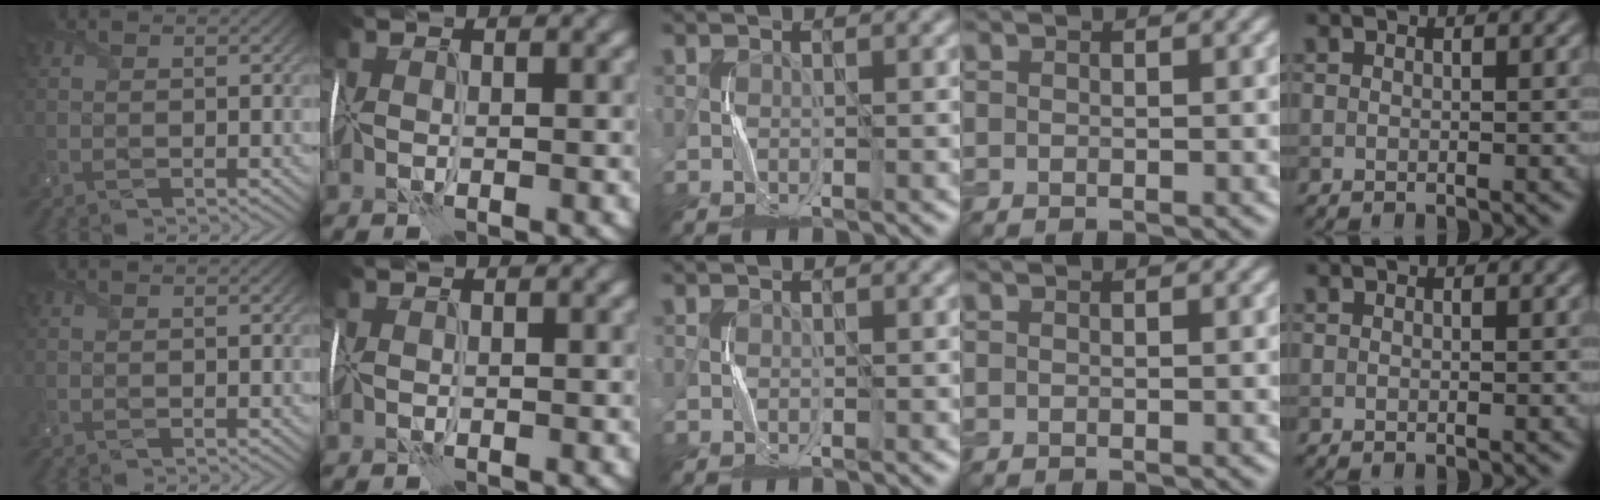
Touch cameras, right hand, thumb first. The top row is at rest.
{}